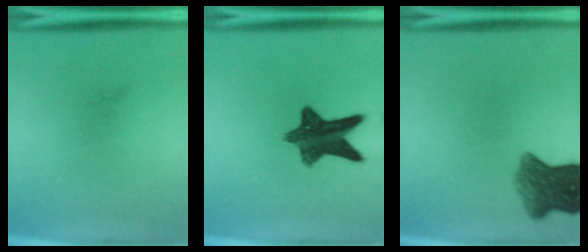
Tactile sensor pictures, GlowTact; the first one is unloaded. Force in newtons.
{"total": 10.9}
{"total": 6.7}